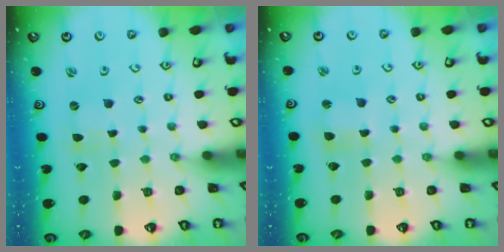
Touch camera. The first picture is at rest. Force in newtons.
{"total": 1.9, "press": 1.9, "slide": 0.3}